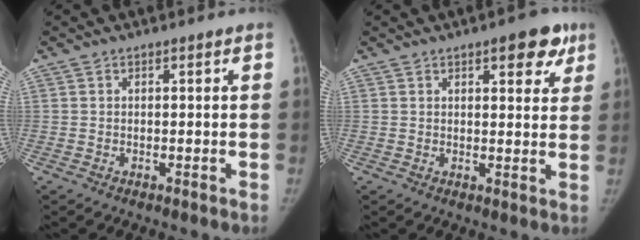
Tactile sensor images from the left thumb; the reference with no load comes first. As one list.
[{"total": 6.9, "force": [3.9, 2.9, 4.9], "torque": [-0.030, -0.012, 0.044]}]